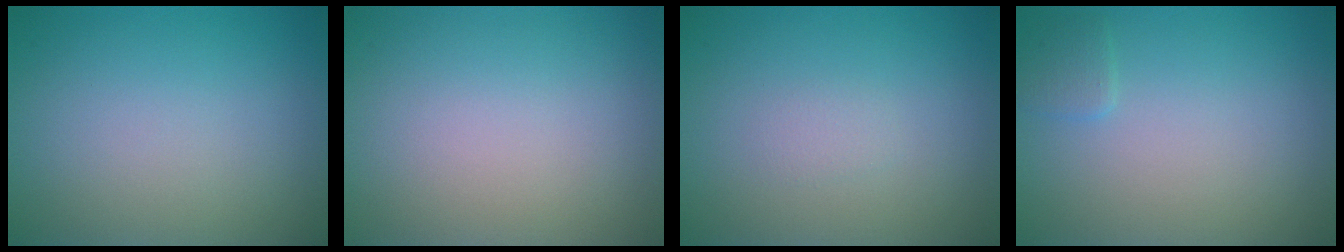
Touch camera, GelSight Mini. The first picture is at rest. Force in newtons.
{"total": 0.0}
{"total": 0.6, "press": 0.6, "slide": 0.1}
{"total": 0.9, "press": 0.9, "slide": 0.1}